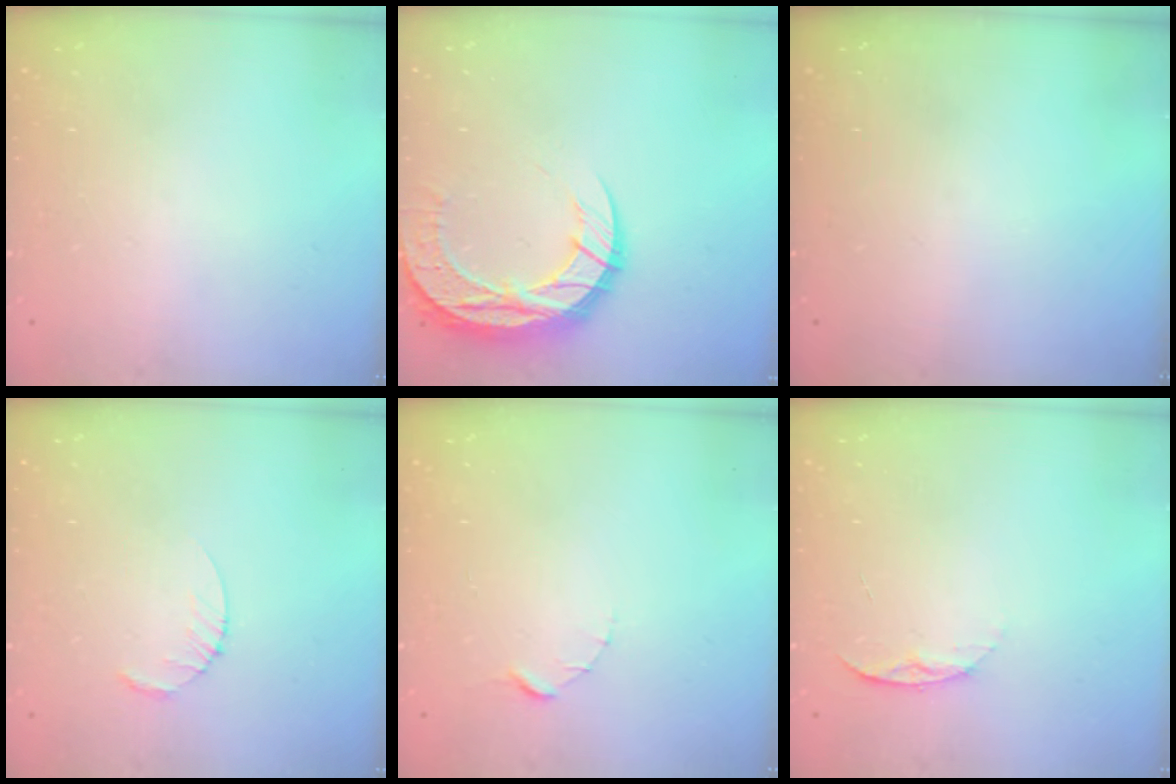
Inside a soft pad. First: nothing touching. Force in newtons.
{"total": 13.1, "press": 13.1, "slide": 0.9}
{"total": 0.0}
{"total": 2.5, "press": 2.5, "slide": 0.3}
{"total": 1.5, "press": 1.5, "slide": 0.2}
{"total": 5.2, "press": 5.2, "slide": 0.6}